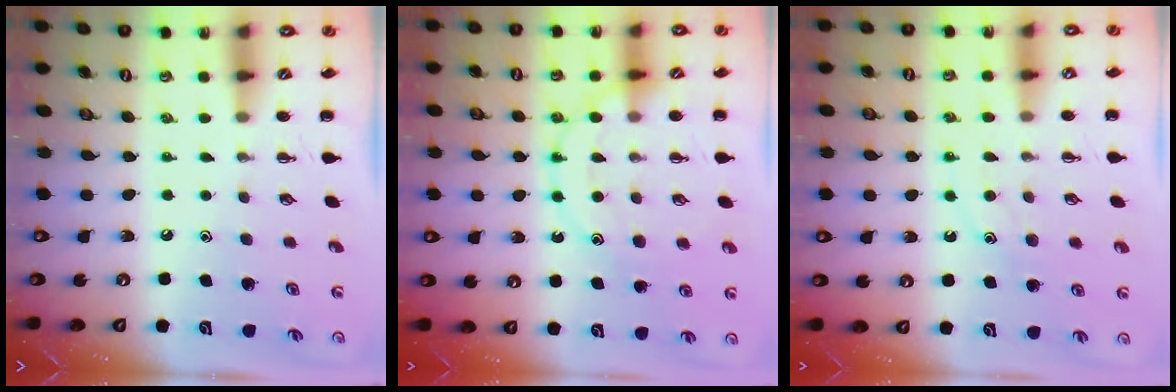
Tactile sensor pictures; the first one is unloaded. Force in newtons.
{"total": 14.7, "press": 14.6, "slide": 2.2}
{"total": 10.6, "press": 10.5, "slide": 0.7}